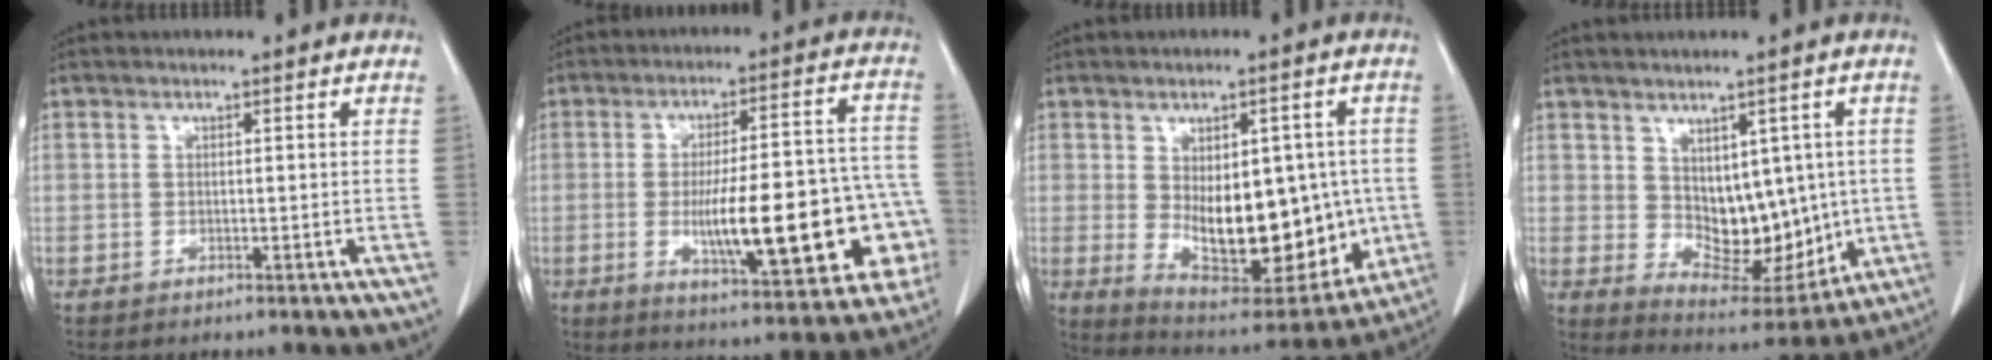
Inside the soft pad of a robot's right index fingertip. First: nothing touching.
{"total": 22.8, "force": [-5.2, 5.6, 21.5], "torque": [-0.245, 0.029, -0.054]}
{"total": 21.2, "force": [-2.1, 10.9, 18.1], "torque": [-0.285, -0.004, 0.000]}
{"total": 12.6, "force": [0.6, 7.8, 9.9], "torque": [-0.135, 0.006, 0.042]}